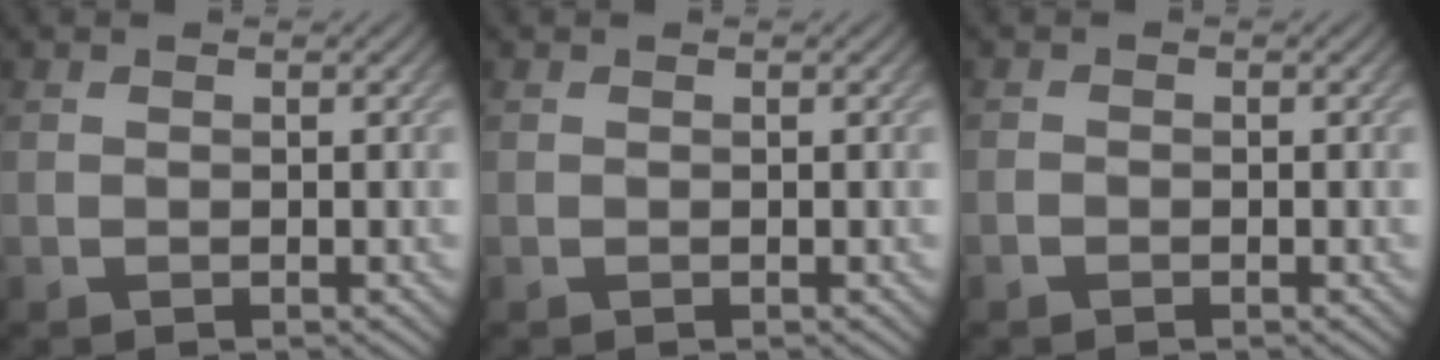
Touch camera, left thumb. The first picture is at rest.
{"total": 0.0}
{"total": 0.6, "force": [-0.5, 0.3, 0.1], "torque": [-0.002, 0.002, -0.013]}